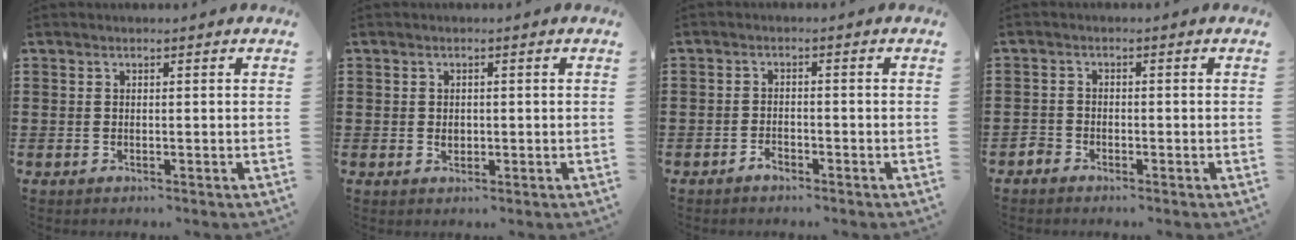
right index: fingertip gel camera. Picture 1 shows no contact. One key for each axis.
{"total": 1.4, "fx": 0.0, "fy": 1.0, "fz": 1.0, "tx": -0.020, "ty": 0.006, "tz": -0.001}
{"total": 1.7, "fx": -1.4, "fy": 0.7, "fz": 0.7, "tx": -0.016, "ty": 0.001, "tz": -0.029}
{"total": 1.8, "fx": -1.7, "fy": 0.8, "fz": 0.0, "tx": -0.006, "ty": 0.003, "tz": -0.036}